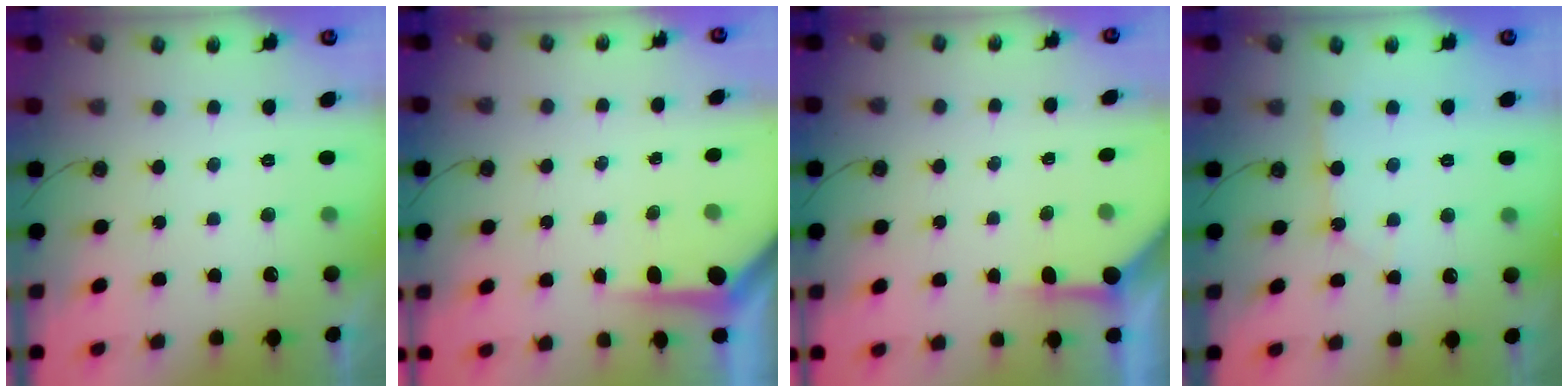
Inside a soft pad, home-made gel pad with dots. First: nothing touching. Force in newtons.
{"total": 3.8, "press": 3.8, "slide": 0.4}
{"total": 4.0, "press": 3.9, "slide": 0.5}
{"total": 2.3, "press": 2.3, "slide": 0.2}